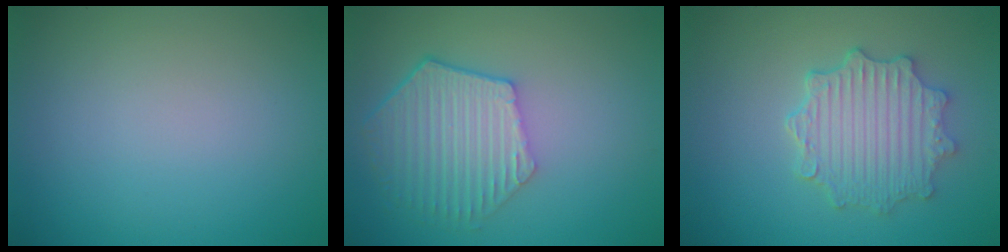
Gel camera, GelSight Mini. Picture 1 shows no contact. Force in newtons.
{"total": 5.9, "press": 4.8, "slide": 3.5}
{"total": 4.9, "press": 4.0, "slide": 2.9}